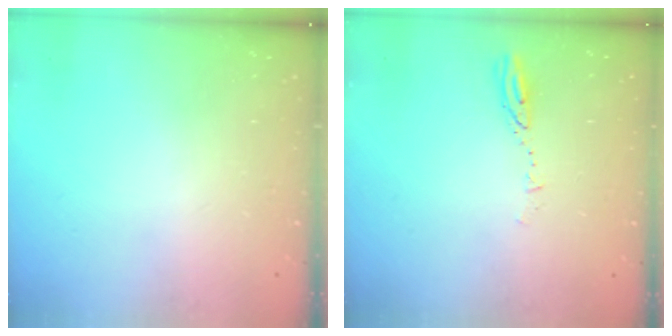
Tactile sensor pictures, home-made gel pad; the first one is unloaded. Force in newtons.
{"total": 3.1, "press": 3.1, "slide": 0.3}